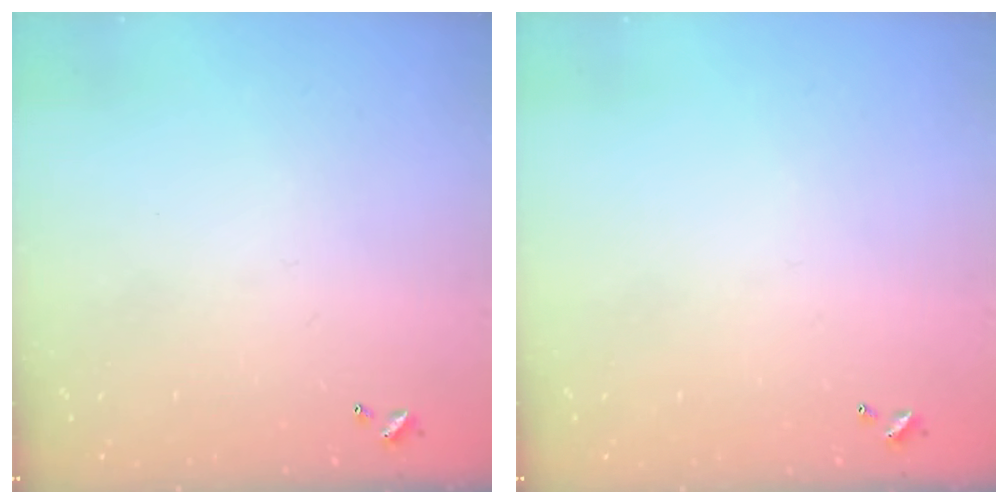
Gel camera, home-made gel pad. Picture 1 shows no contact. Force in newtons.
{"total": 0.0}